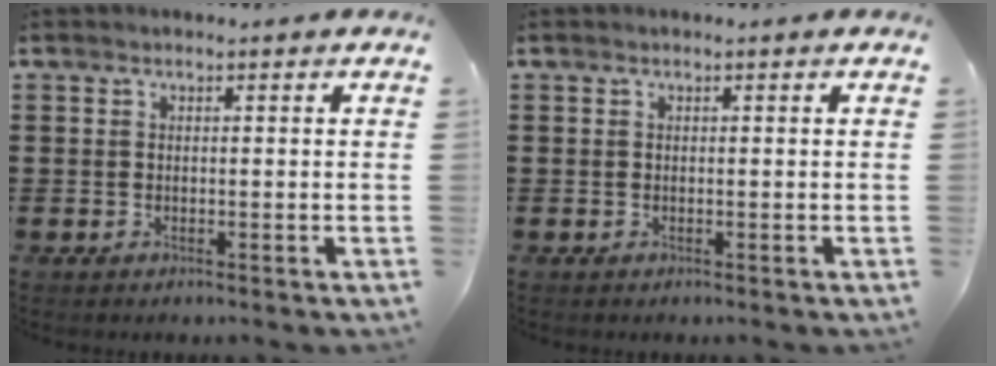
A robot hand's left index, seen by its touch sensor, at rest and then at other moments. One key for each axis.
{"total": 0.0}